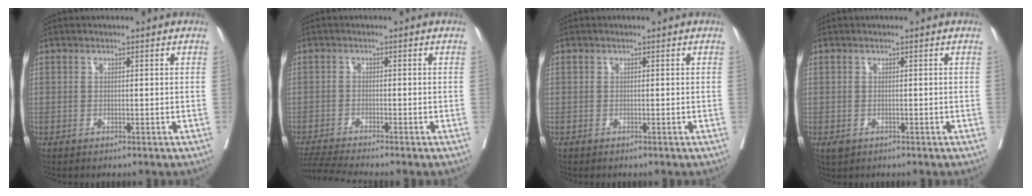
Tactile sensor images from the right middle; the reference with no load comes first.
{"total": 4.6, "force": [-4.2, -1.4, 1.3], "torque": [-0.024, -0.020, -0.078]}
{"total": 0.0}
{"total": 1.3, "force": [-0.6, 1.0, 0.5], "torque": [-0.011, 0.001, -0.004]}